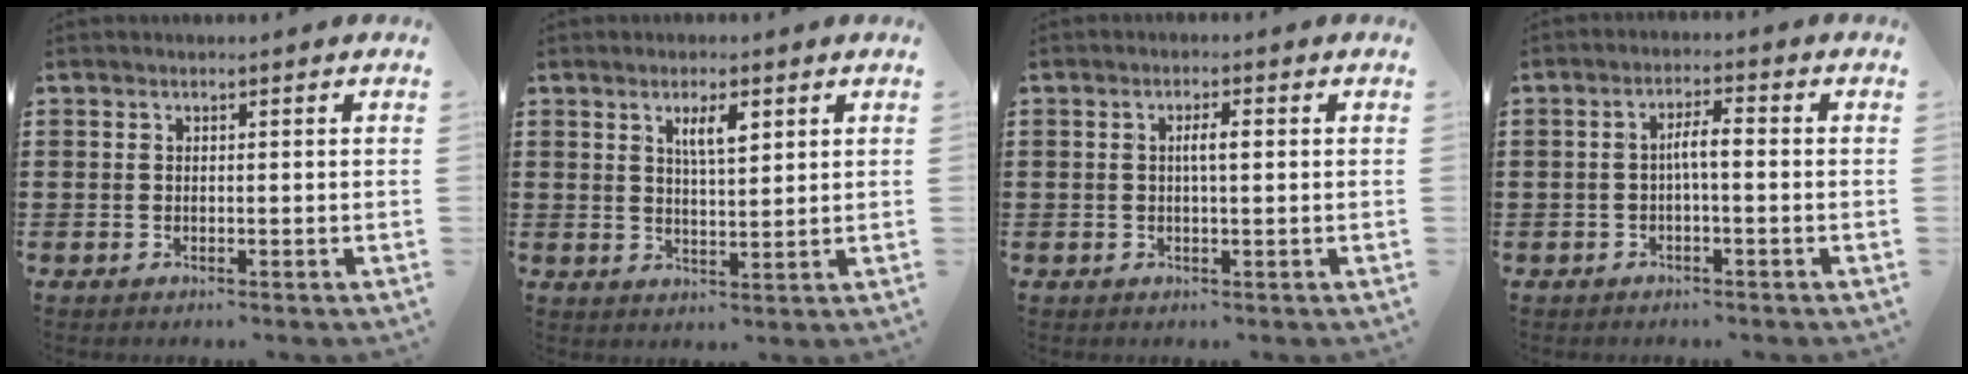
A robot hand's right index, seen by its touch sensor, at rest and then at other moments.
{"total": 4.1, "force": [2.0, 1.3, 3.4], "torque": [-0.063, 0.005, 0.030]}
{"total": 2.5, "force": [0.3, 0.6, 2.5], "torque": [-0.047, 0.003, 0.002]}
{"total": 3.1, "force": [-0.5, 0.6, 3.0], "torque": [-0.055, 0.005, -0.011]}